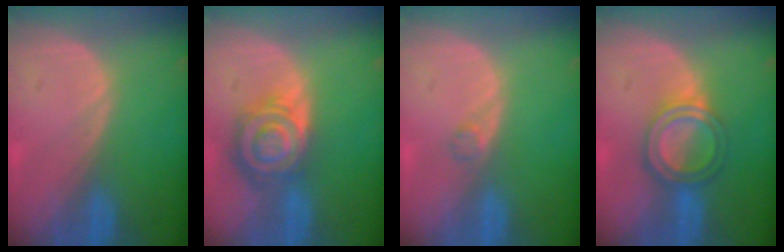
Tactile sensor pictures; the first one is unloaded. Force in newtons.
{"total": 8.5, "press": 7.3, "slide": 4.4}
{"total": 1.2, "press": 1.2, "slide": 0.1}
{"total": 6.0, "press": 5.4, "slide": 2.7}